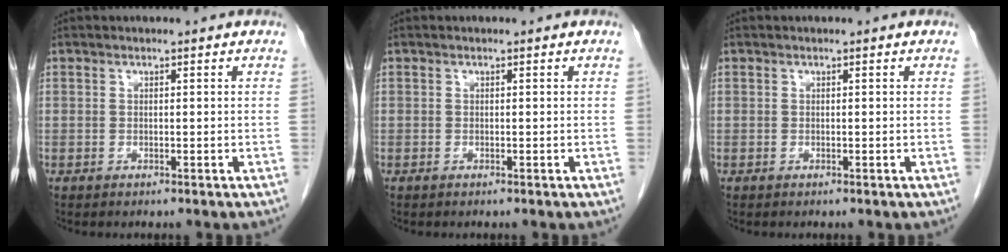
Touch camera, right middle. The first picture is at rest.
{"total": 0.0}
{"total": 0.0}